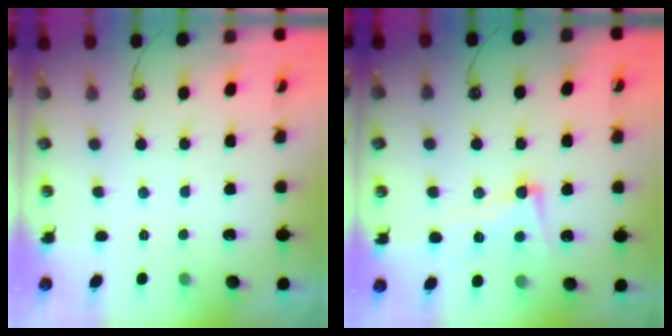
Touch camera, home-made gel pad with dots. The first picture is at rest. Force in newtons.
{"total": 8.1, "press": 7.8, "slide": 1.9}